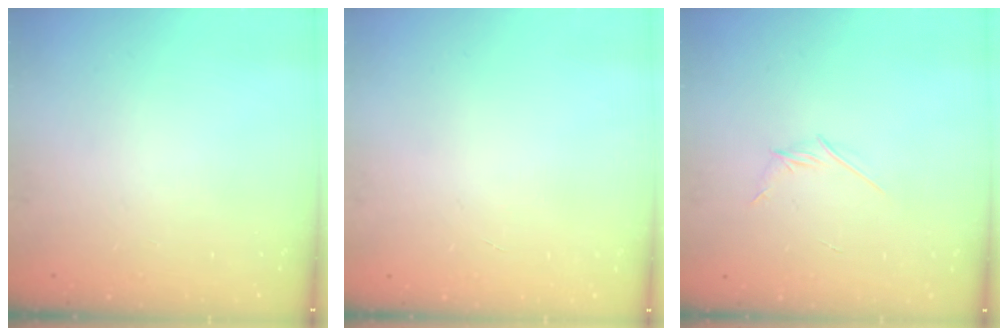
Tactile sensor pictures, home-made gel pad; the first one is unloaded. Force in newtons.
{"total": 0.0}
{"total": 2.9, "press": 2.8, "slide": 0.8}